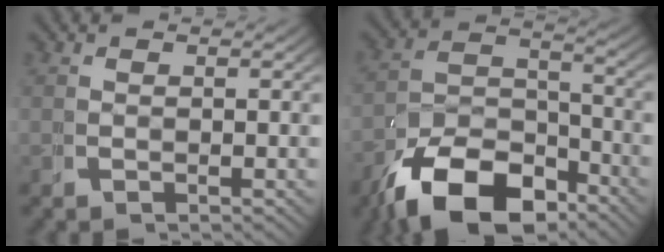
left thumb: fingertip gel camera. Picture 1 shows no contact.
{"total": 11.0, "force": [-6.4, 6.3, 6.4], "torque": [-0.108, -0.039, -0.093]}